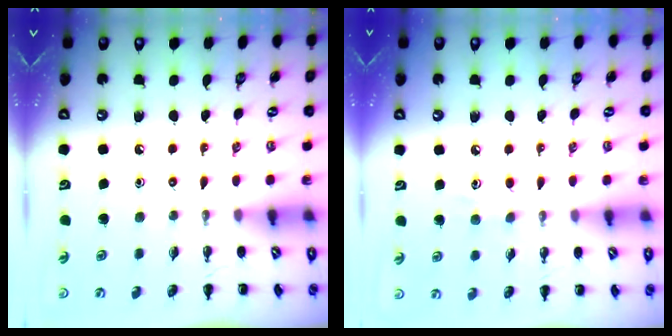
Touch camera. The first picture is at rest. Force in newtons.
{"total": 6.3, "press": 6.1, "slide": 1.4}